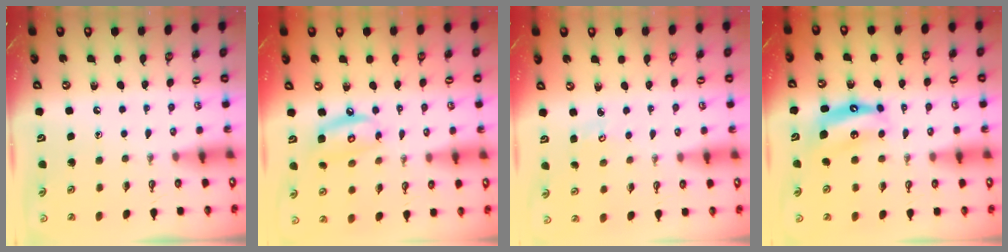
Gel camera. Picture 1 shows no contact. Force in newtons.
{"total": 8.8, "press": 8.7, "slide": 0.7}
{"total": 2.1, "press": 2.1, "slide": 0.2}
{"total": 7.3, "press": 7.3, "slide": 0.6}